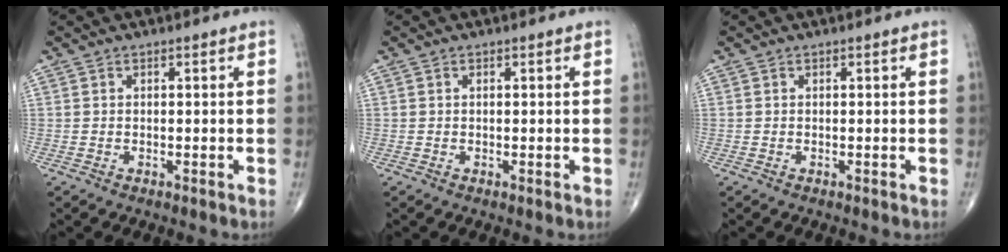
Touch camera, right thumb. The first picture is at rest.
{"total": 0.0}
{"total": 0.0}